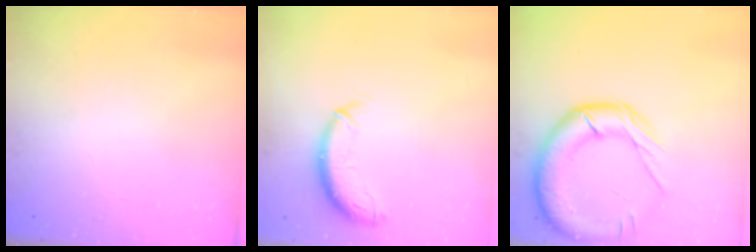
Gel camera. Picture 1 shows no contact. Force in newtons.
{"total": 9.7, "press": 9.7, "slide": 0.9}
{"total": 19.4, "press": 19.2, "slide": 2.3}